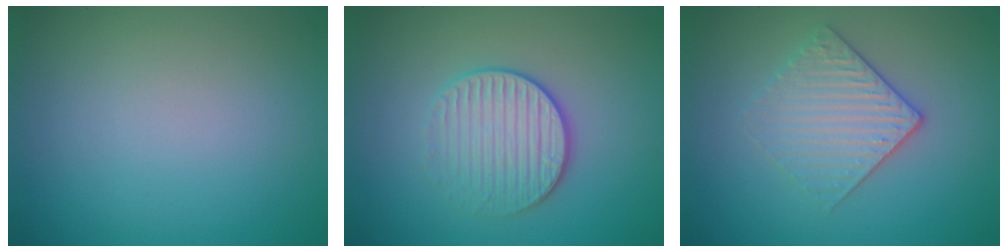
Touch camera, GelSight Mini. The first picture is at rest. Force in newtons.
{"total": 3.2, "press": 2.9, "slide": 1.4}
{"total": 3.2, "press": 2.9, "slide": 1.4}